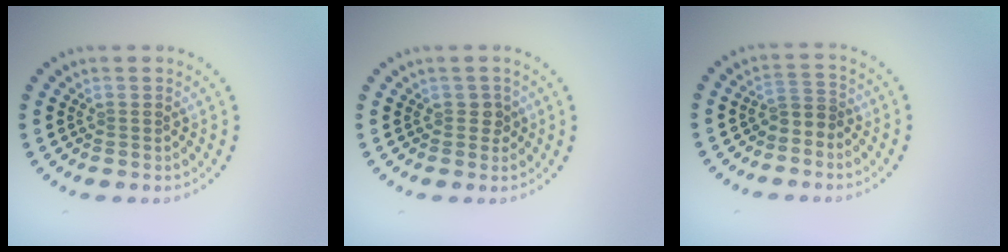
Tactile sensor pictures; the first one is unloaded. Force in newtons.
{"total": 1.0, "press": 0.9, "slide": 0.5}
{"total": 1.8, "press": 1.2, "slide": 1.3}